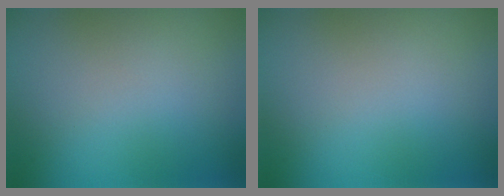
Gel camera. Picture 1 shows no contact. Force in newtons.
{"total": 0.0}